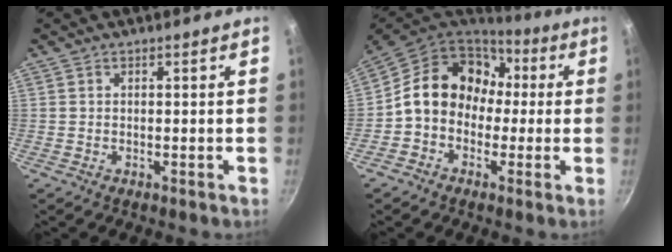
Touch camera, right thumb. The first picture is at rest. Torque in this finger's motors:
{"motor_torque": [1.60, 1.41, 1.31, -0.62, 0.55]}